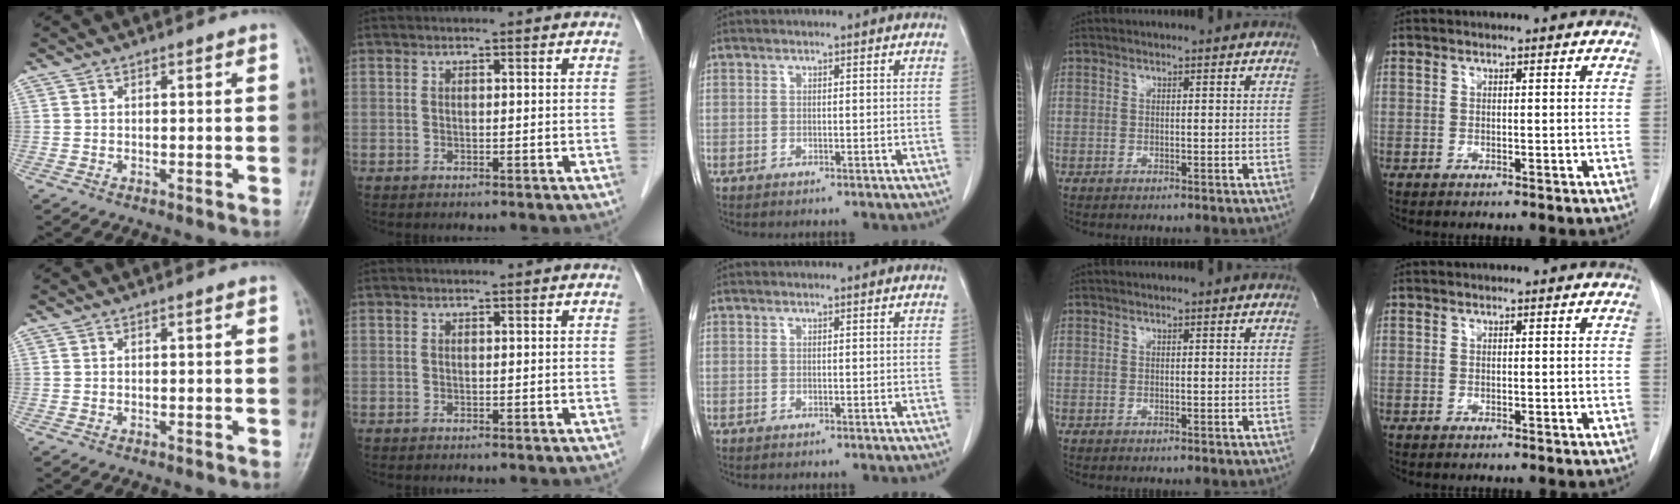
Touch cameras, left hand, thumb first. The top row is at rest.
{}